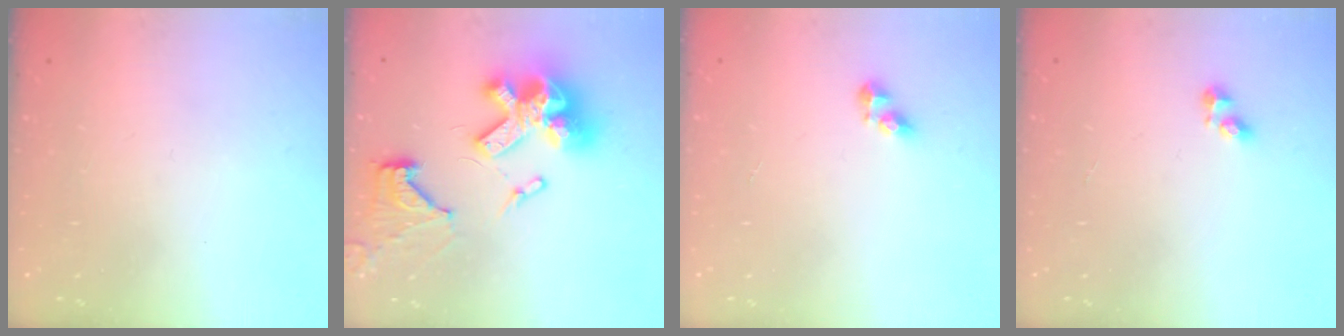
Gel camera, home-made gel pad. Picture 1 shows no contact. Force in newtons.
{"total": 20.1, "press": 20.0, "slide": 1.9}
{"total": 5.0, "press": 5.0, "slide": 0.6}
{"total": 2.6, "press": 2.6, "slide": 0.2}